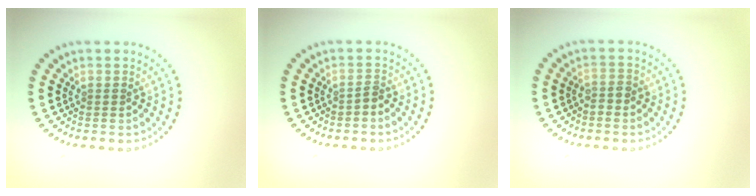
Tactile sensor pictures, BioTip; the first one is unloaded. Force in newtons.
{"total": 0.6, "press": 0.4, "slide": 0.5}
{"total": 1.1, "press": 1.0, "slide": 0.4}